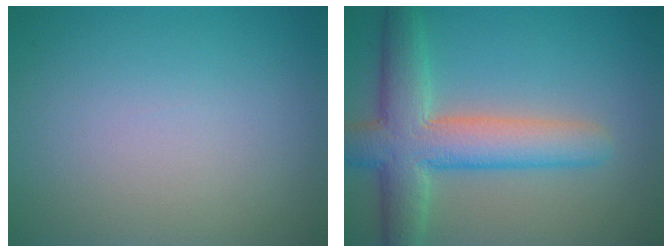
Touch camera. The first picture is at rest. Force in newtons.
{"total": 7.5, "press": 7.5, "slide": 0.2}